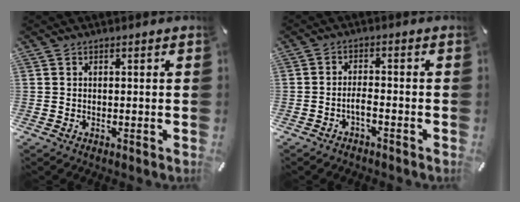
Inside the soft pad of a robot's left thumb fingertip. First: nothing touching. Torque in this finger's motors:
{"motor_torque": [0.50, 0.28, -0.10, -0.10, 0.01]}